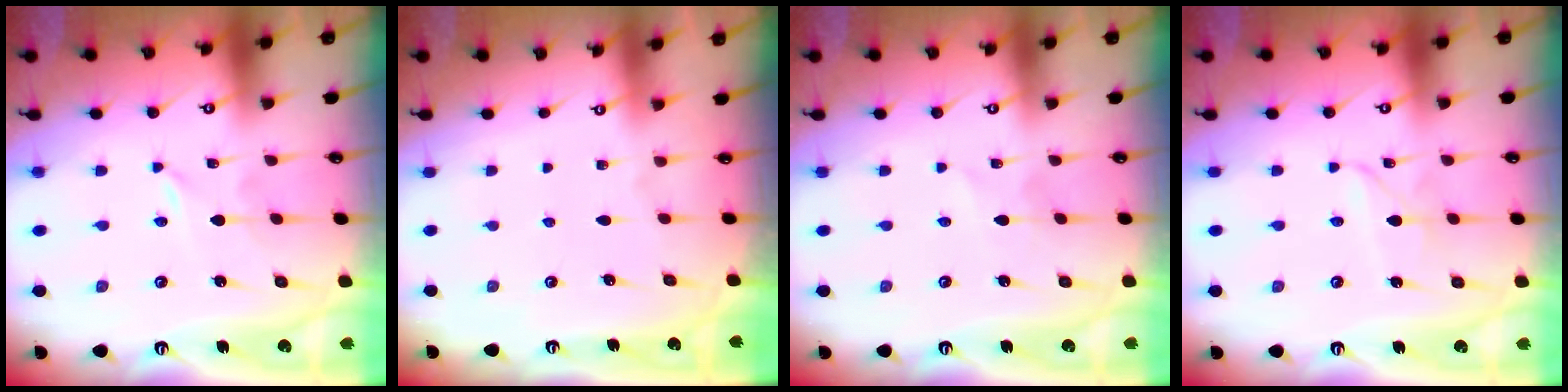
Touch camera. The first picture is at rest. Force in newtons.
{"total": 0.5, "press": 0.5, "slide": 0.1}
{"total": 1.1, "press": 1.1, "slide": 0.1}
{"total": 2.6, "press": 2.6, "slide": 0.2}